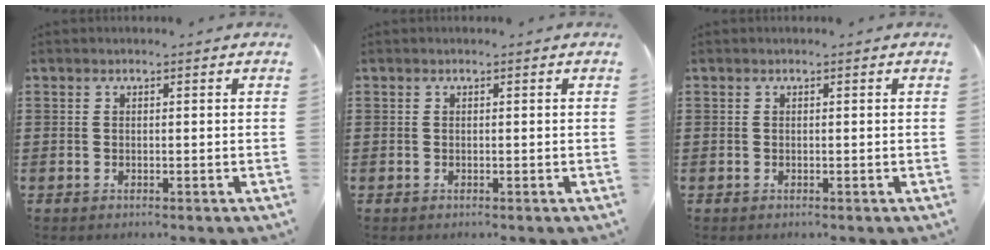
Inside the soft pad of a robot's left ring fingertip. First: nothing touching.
{"total": 0.0}
{"total": 0.0}